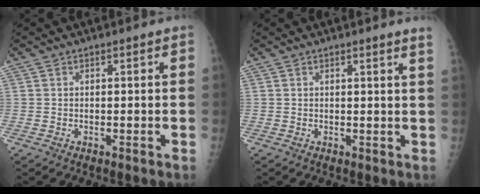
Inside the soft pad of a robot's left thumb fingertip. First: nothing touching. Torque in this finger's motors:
{"motor_torque": [0.08, 0.60, -0.03, -0.01, 0.01]}